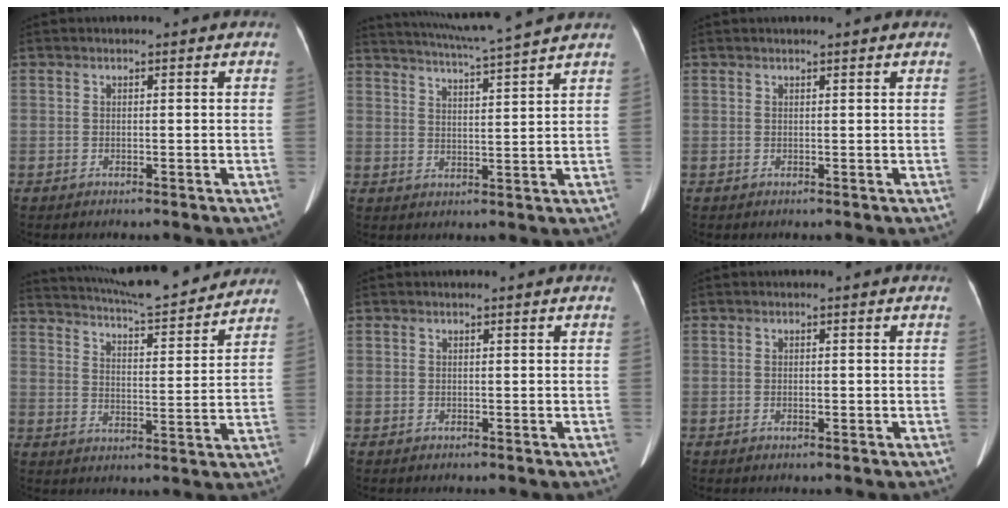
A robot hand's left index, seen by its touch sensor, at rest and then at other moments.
{"total": 11.8, "force": [10.8, -1.7, 4.5], "torque": [-0.090, 0.000, 0.156]}
{"total": 1.3, "force": [1.1, 0.2, 0.7], "torque": [-0.008, 0.013, 0.016]}
{"total": 20.5, "force": [18.9, 2.2, 7.5], "torque": [-0.124, -0.003, 0.260]}
{"total": 0.0}
{"total": 0.8, "force": [-0.3, 0.3, 0.8], "torque": [-0.014, -0.001, -0.004]}